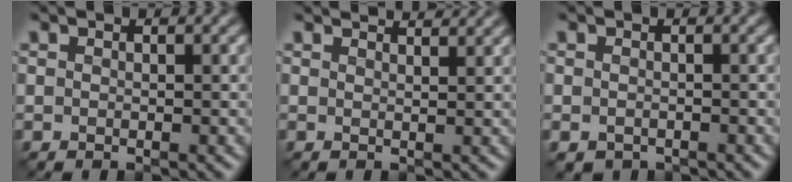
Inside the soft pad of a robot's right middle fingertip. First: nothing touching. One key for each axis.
{"total": 3.1, "fx": 2.8, "fy": 0.6, "fz": 1.2, "tx": -0.007, "ty": 0.010, "tz": 0.017}
{"total": 1.1, "fx": -0.9, "fy": 0.6, "fz": 0.3, "tx": -0.007, "ty": -0.010, "tz": -0.018}